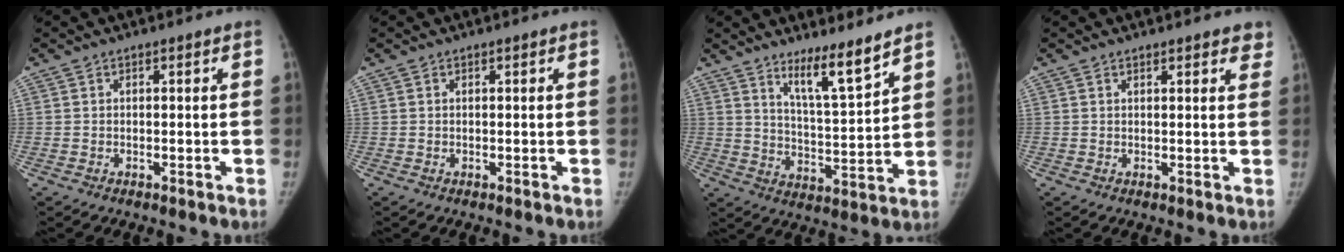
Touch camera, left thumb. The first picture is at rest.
{"total": 0.0}
{"total": 9.4, "force": [7.2, 0.8, 6.0], "torque": [-0.096, -0.069, 0.129]}
{"total": 4.0, "force": [3.2, 1.3, 2.1], "torque": [0.001, -0.008, 0.035]}